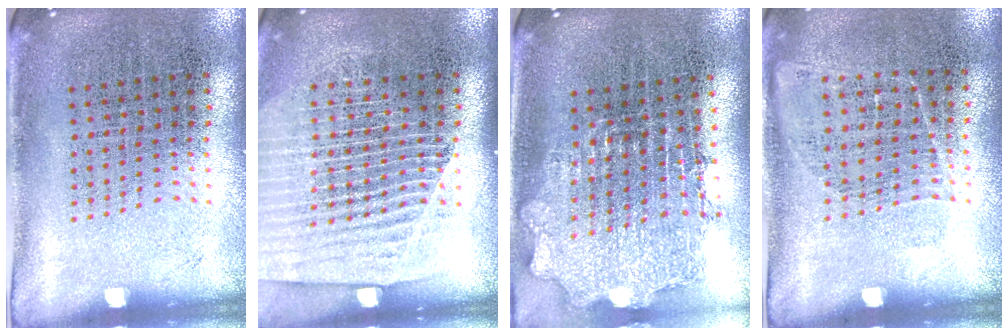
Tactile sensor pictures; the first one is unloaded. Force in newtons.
{"total": 1.7, "press": 1.6, "slide": 0.6}
{"total": 1.9, "press": 1.5, "slide": 1.1}
{"total": 1.0, "press": 0.8, "slide": 0.6}